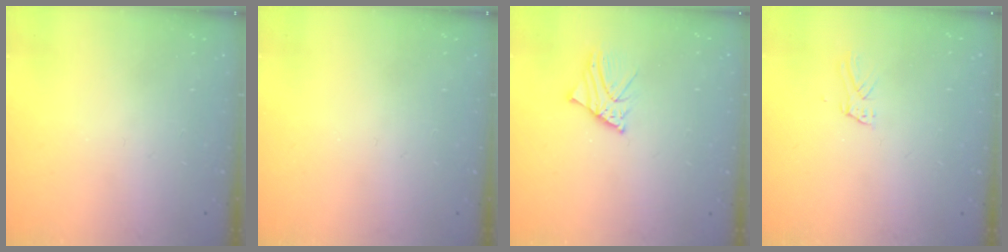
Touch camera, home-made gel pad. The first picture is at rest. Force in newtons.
{"total": 0.0}
{"total": 2.7, "press": 2.7, "slide": 0.4}
{"total": 5.1, "press": 5.0, "slide": 0.4}